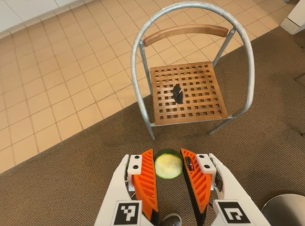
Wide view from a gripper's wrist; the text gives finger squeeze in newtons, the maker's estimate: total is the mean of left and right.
{"total": 6.7, "left": 6.6, "right": 6.8}